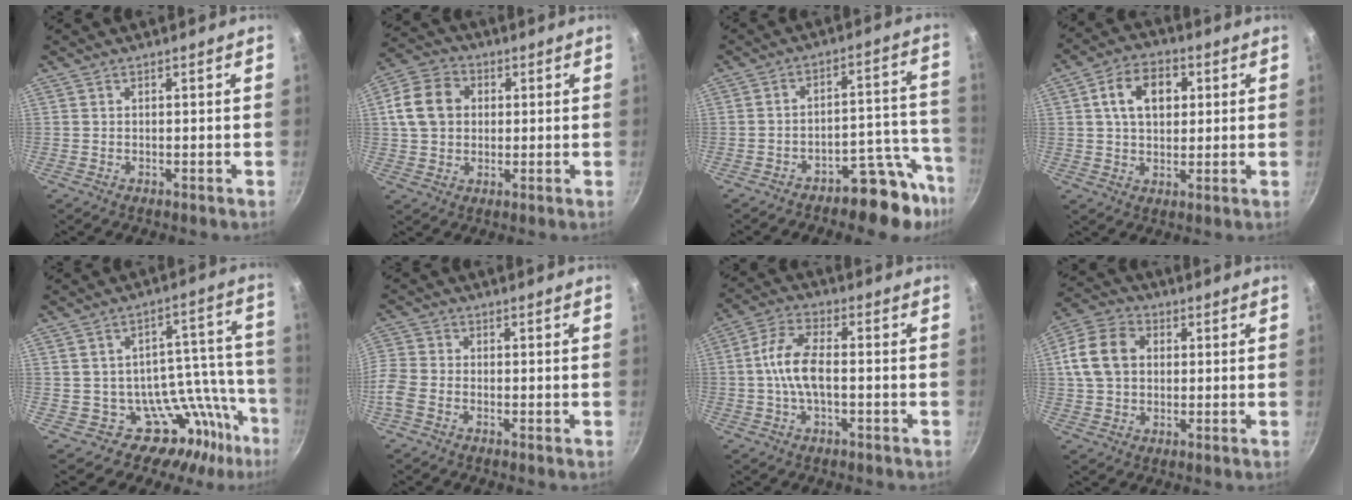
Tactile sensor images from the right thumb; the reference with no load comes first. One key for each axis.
{"total": 10.4, "fx": 1.8, "fy": 8.4, "fz": 5.9, "tx": -0.088, "ty": 0.013, "tz": 0.020}
{"total": 11.4, "fx": -8.3, "fy": 4.8, "fz": 6.1, "tx": -0.013, "ty": 0.095, "tz": -0.117}
{"total": 10.2, "fx": 2.6, "fy": 7.0, "fz": 7.0, "tx": -0.096, "ty": 0.009, "tz": 0.035}
{"total": 14.3, "fx": -8.4, "fy": 10.7, "fz": 4.3, "tx": 0.057, "ty": 0.097, "tz": -0.131}
{"total": 7.0, "fx": -2.9, "fy": 5.0, "fz": 3.9, "tx": -0.100, "ty": 0.013, "tz": -0.080}
{"total": 8.3, "fx": -1.0, "fy": 4.2, "fz": 7.1, "tx": -0.138, "ty": 0.027, "tz": -0.029}
{"total": 11.2, "fx": 1.8, "fy": 8.5, "fz": 7.0, "tx": -0.116, "ty": 0.015, "tz": 0.020}